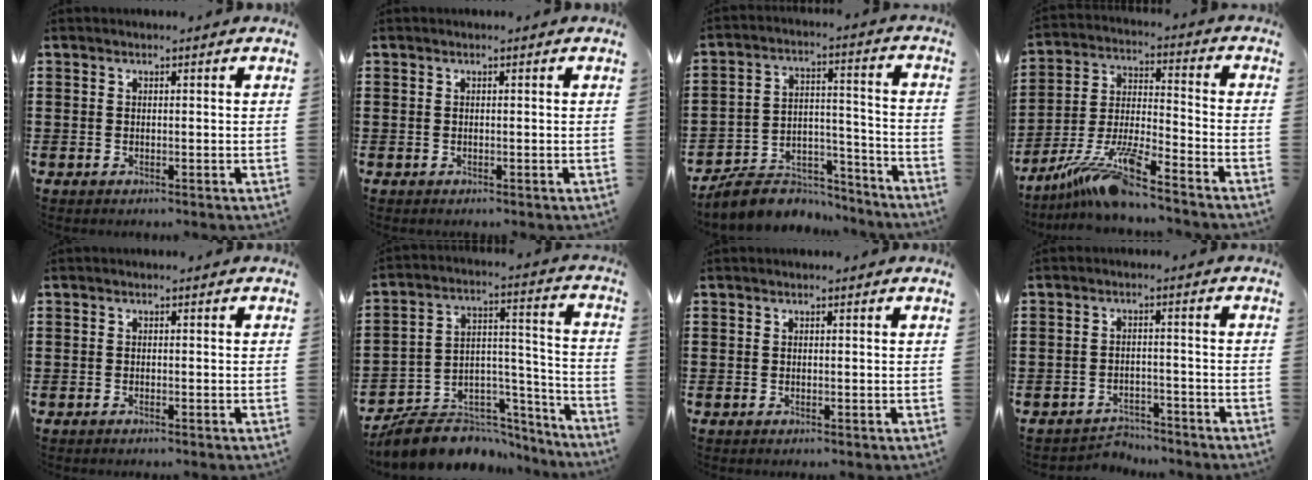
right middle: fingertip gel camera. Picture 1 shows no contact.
{"total": 0.0}
{"total": 7.2, "force": [-6.7, 2.5, 1.3], "torque": [-0.028, 0.018, -0.132]}
{"total": 11.3, "force": [-9.4, 0.7, 6.2], "torque": [-0.138, -0.001, -0.189]}
{"total": 0.5, "force": [-0.4, -0.1, 0.3], "torque": [-0.008, -0.003, -0.007]}
{"total": 7.7, "force": [-7.0, 2.9, 1.4], "torque": [-0.029, 0.011, -0.134]}
{"total": 0.0}
{"total": 3.3, "force": [-3.3, 0.6, -0.1], "torque": [-0.006, 0.001, -0.071]}